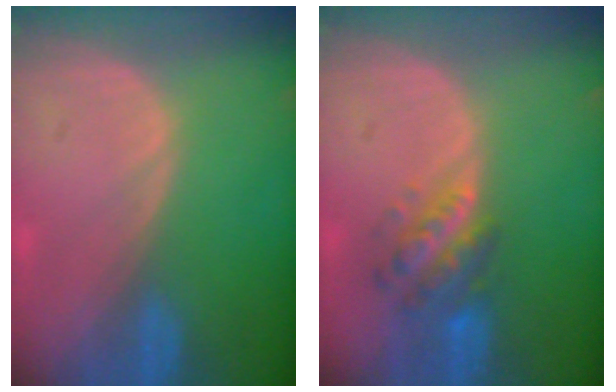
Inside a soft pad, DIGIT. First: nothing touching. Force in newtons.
{"total": 5.8, "press": 5.6, "slide": 1.4}